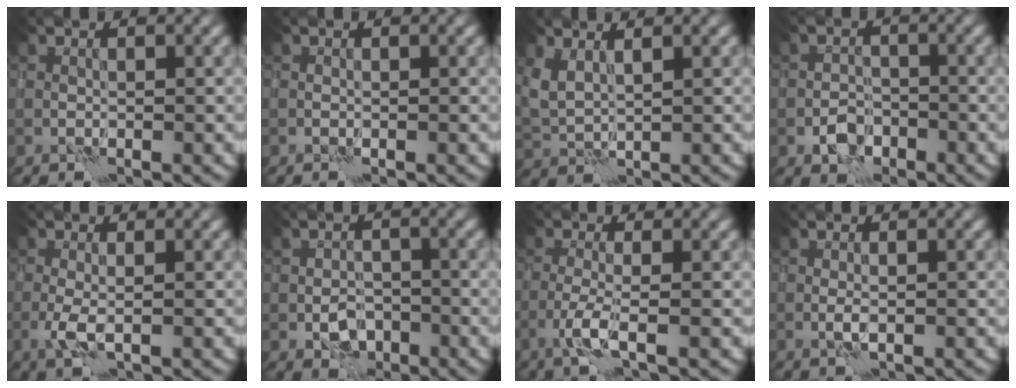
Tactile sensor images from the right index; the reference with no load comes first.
{"total": 0.0}
{"total": 2.7, "force": [1.7, 1.3, 1.7], "torque": [-0.048, 0.001, 0.038]}
{"total": 2.1, "force": [-1.2, 1.6, 0.8], "torque": [-0.009, 0.005, -0.024]}
{"total": 2.0, "force": [-0.4, 0.7, 1.8], "torque": [-0.041, -0.004, -0.012]}
{"total": 2.7, "force": [-1.1, 2.0, 1.5], "torque": [-0.019, -0.001, -0.018]}
{"total": 2.5, "force": [-1.1, 0.5, 2.2], "torque": [-0.045, 0.003, -0.032]}
{"total": 0.8, "force": [-0.1, 0.3, 0.8], "torque": [-0.015, -0.002, -0.004]}